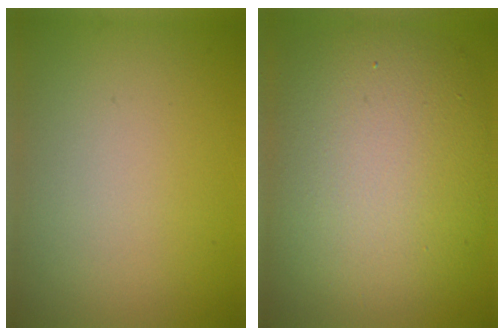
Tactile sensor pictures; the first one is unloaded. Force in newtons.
{"total": 11.6, "press": 11.5, "slide": 1.2}